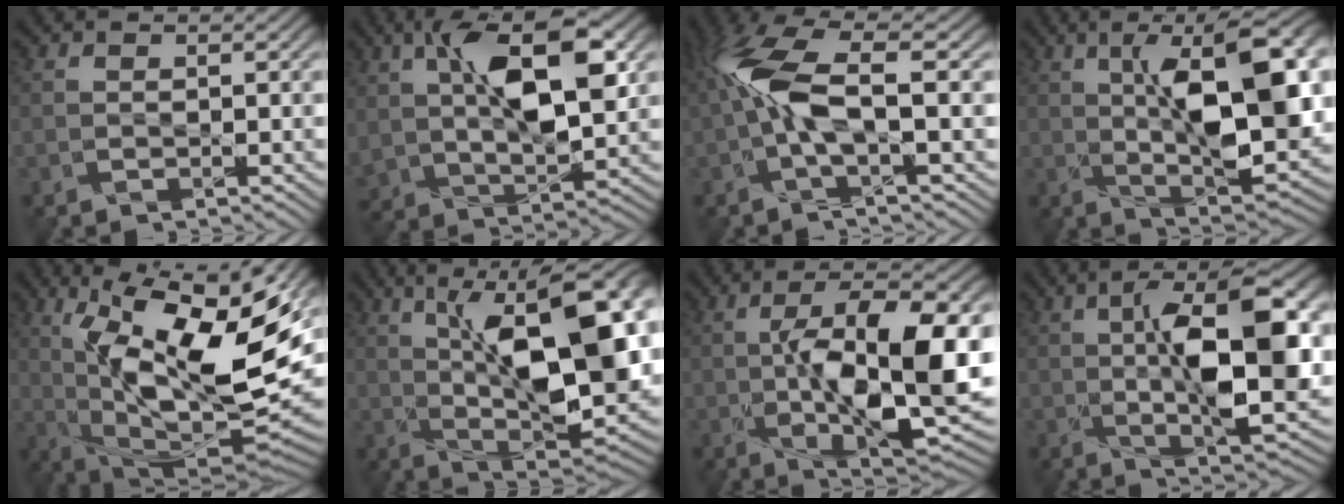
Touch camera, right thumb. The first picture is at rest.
{"total": 10.5, "force": [3.3, 5.0, 8.6], "torque": [-0.169, -0.001, 0.065]}
{"total": 8.4, "force": [0.2, 2.5, 8.0], "torque": [-0.180, 0.017, -0.001]}
{"total": 13.0, "force": [1.5, 4.7, 12.0], "torque": [-0.186, 0.005, 0.032]}
{"total": 16.8, "force": [4.0, 6.4, 15.0], "torque": [-0.261, 0.003, 0.082]}
{"total": 16.1, "force": [2.8, 6.7, 14.3], "torque": [-0.210, 0.013, 0.049]}
{"total": 14.0, "force": [-0.6, 5.6, 12.8], "torque": [-0.213, 0.000, 0.001]}
{"total": 11.9, "force": [0.3, 4.2, 11.1], "torque": [-0.193, -0.006, 0.014]}